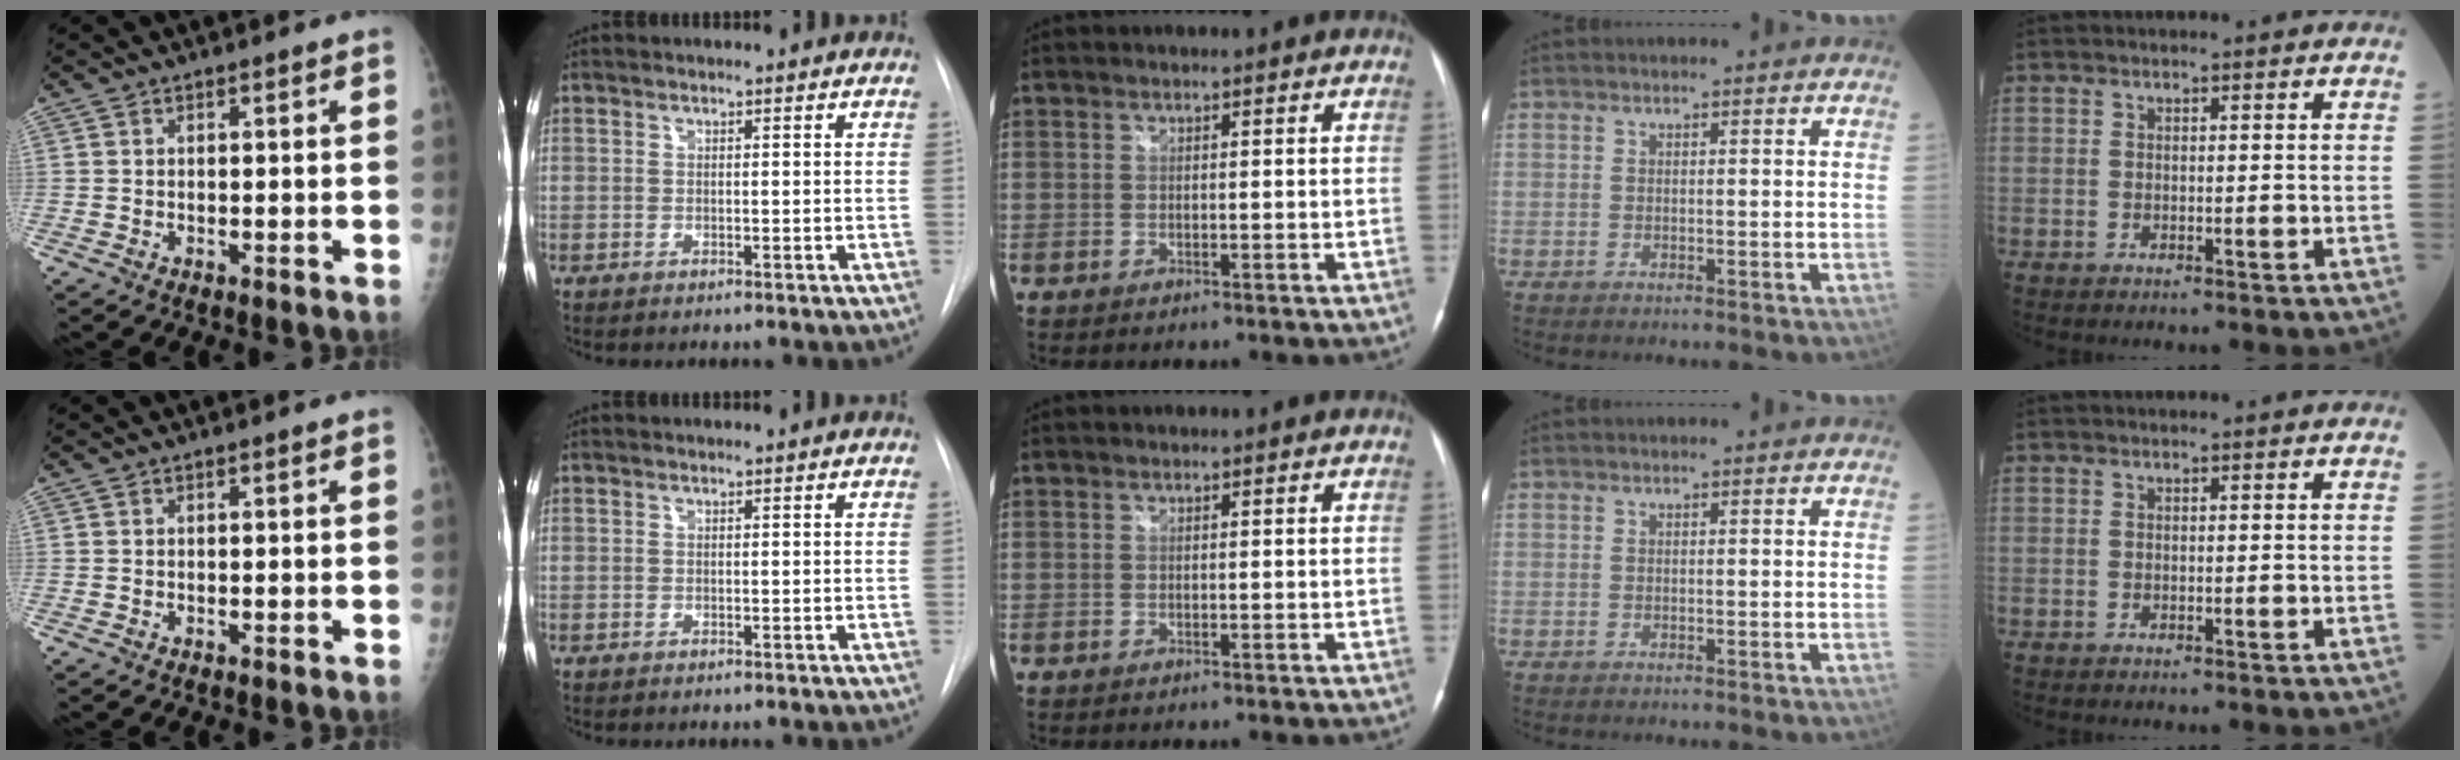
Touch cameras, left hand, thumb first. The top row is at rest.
{}